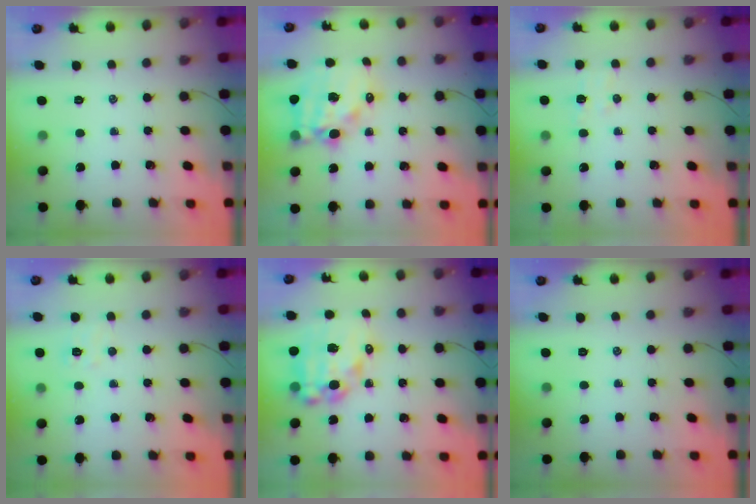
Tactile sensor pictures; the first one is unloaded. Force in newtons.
{"total": 15.7, "press": 15.2, "slide": 3.8}
{"total": 5.1, "press": 4.9, "slide": 1.0}
{"total": 5.0, "press": 4.8, "slide": 1.4}
{"total": 14.3, "press": 14.0, "slide": 3.1}
{"total": 0.0}